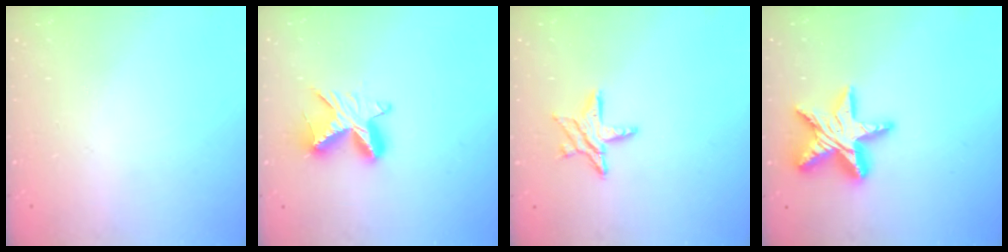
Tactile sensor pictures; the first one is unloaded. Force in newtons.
{"total": 8.7, "press": 8.7, "slide": 0.2}
{"total": 8.7, "press": 8.7, "slide": 0.6}
{"total": 16.1, "press": 16.1, "slide": 1.2}